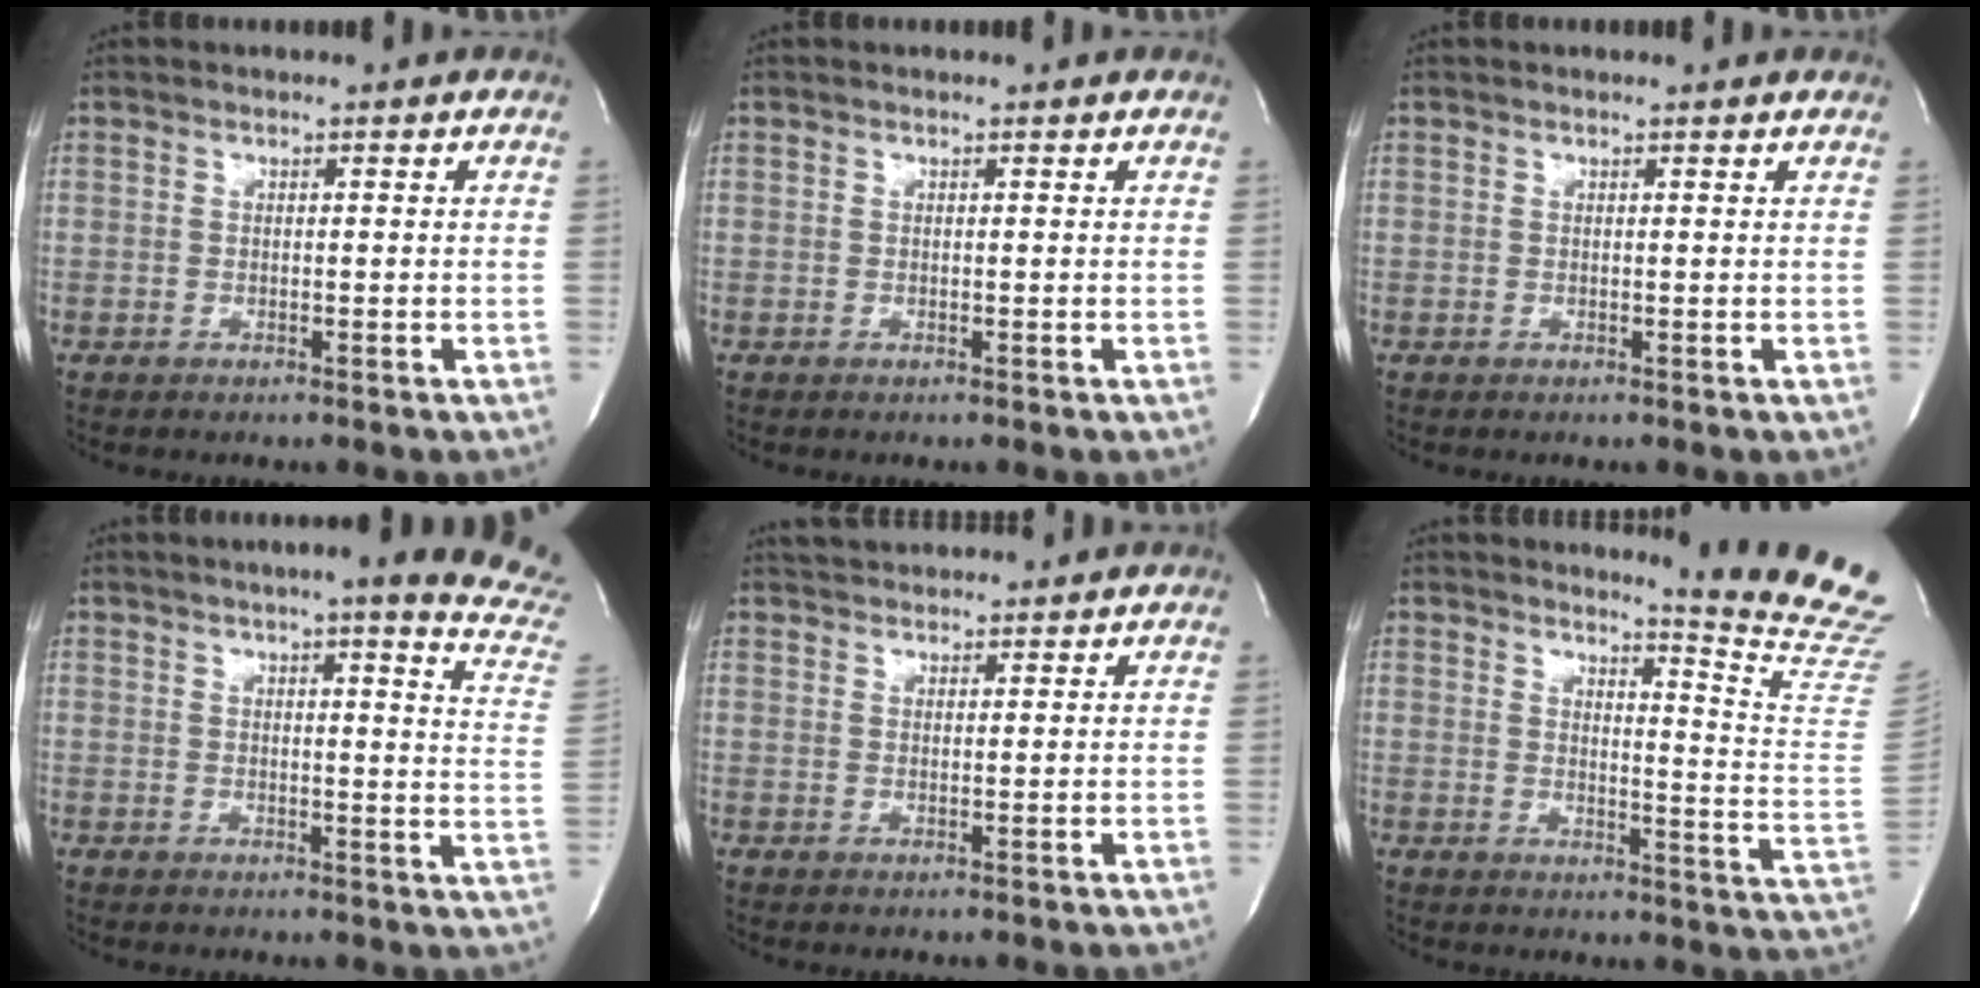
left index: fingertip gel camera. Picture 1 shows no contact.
{"total": 0.0}
{"total": 1.5, "force": [1.4, 0.2, 0.2], "torque": [-0.014, 0.004, 0.011]}
{"total": 17.4, "force": [15.4, 0.0, 8.0], "torque": [-0.094, -0.069, 0.161]}
{"total": 6.2, "force": [5.9, 1.3, 1.4], "torque": [-0.023, 0.036, 0.089]}
{"total": 13.6, "force": [13.0, -3.5, 2.2], "torque": [-0.040, -0.151, 0.140]}